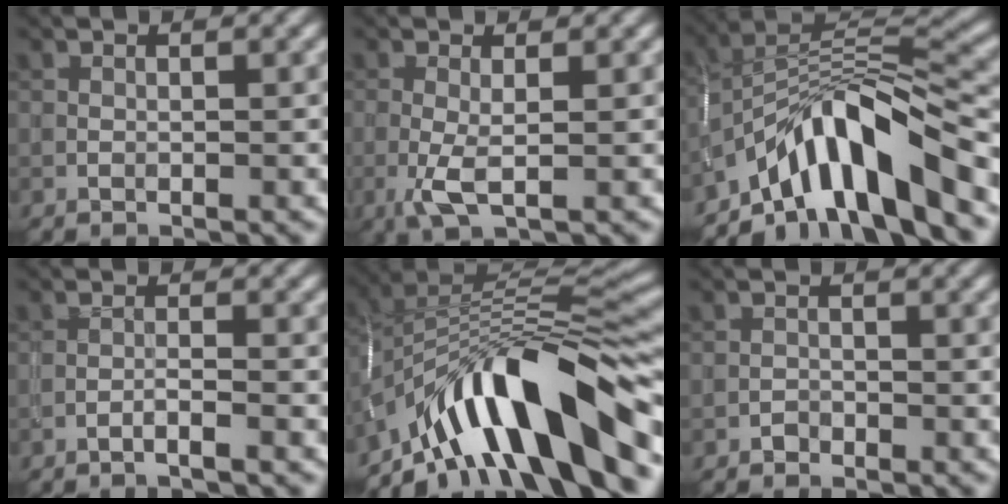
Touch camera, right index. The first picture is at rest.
{"total": 2.5, "force": [-0.4, 0.5, 2.4], "torque": [-0.058, -0.005, -0.009]}
{"total": 9.8, "force": [-5.9, 2.9, 7.2], "torque": [-0.097, 0.016, -0.106]}
{"total": 1.4, "force": [-0.9, 0.0, 1.0], "torque": [-0.018, 0.008, -0.024]}
{"total": 12.4, "force": [-6.8, 3.8, 9.6], "torque": [-0.136, 0.016, -0.119]}
{"total": 0.7, "force": [-0.6, 0.4, 0.0], "torque": [0.005, 0.000, -0.011]}